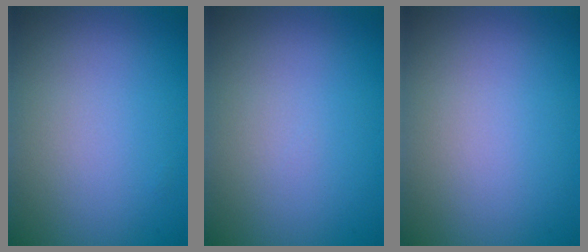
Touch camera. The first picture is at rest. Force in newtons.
{"total": 0.0}
{"total": 0.0}